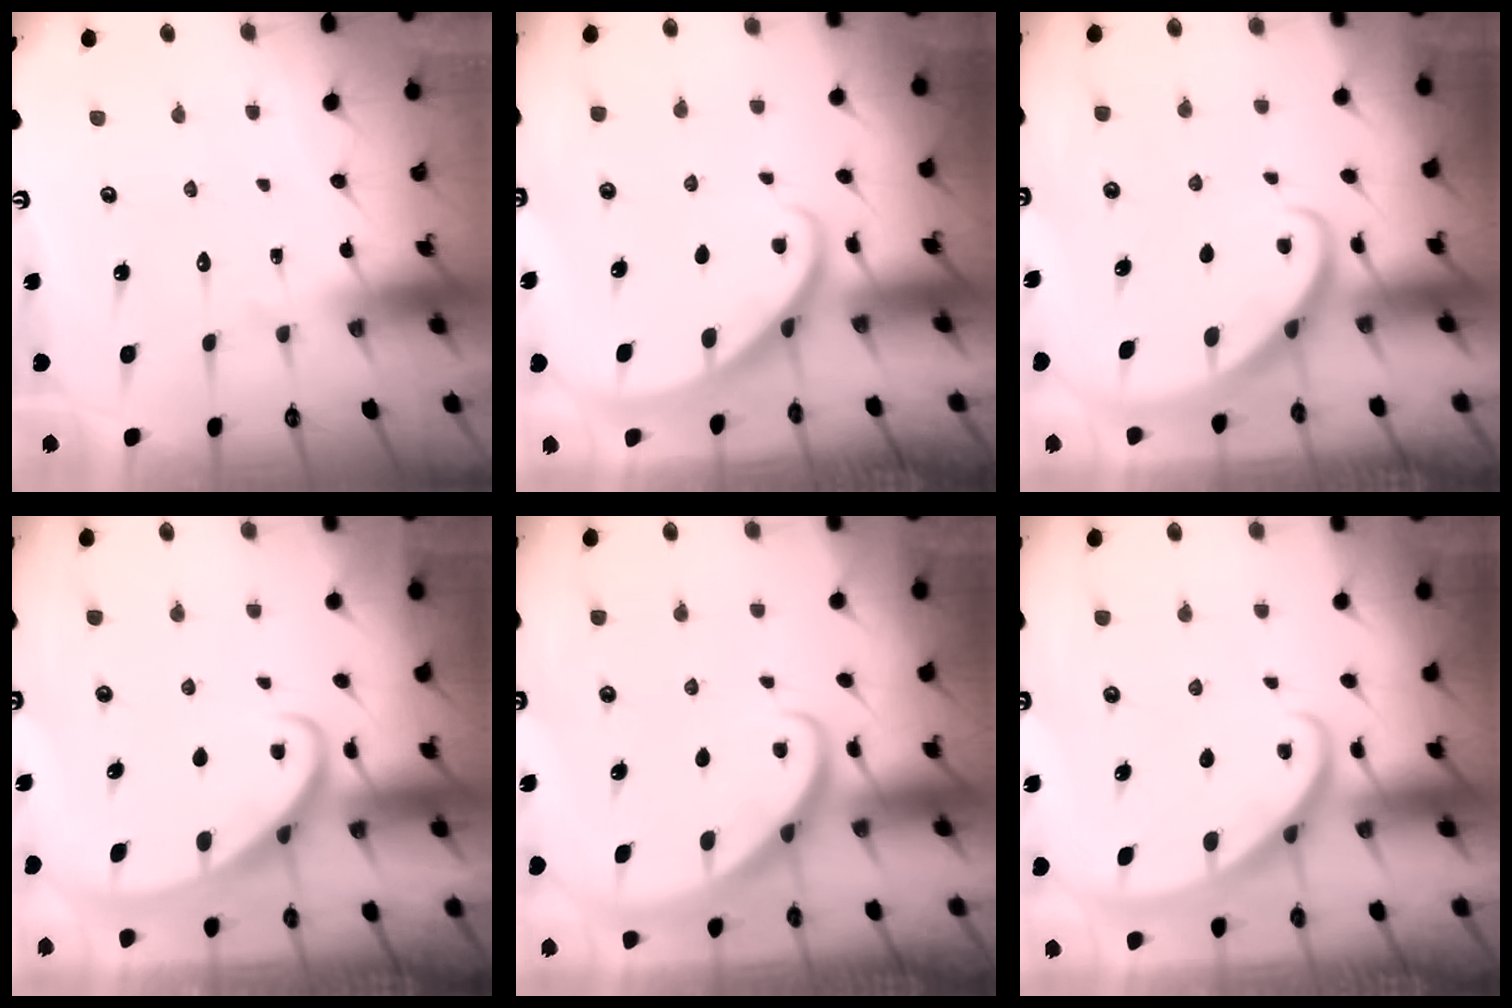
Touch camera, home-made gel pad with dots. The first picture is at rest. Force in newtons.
{"total": 2.2, "press": 2.2, "slide": 0.1}
{"total": 2.9, "press": 2.9, "slide": 0.2}
{"total": 2.4, "press": 2.4, "slide": 0.4}
{"total": 2.7, "press": 2.7, "slide": 0.2}
{"total": 2.5, "press": 2.5, "slide": 0.2}